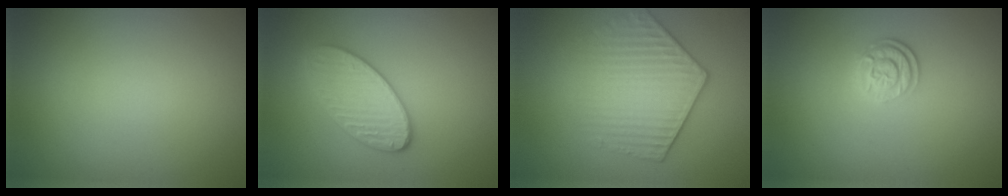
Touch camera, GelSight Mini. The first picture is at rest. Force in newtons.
{"total": 3.5, "press": 3.4, "slide": 0.8}
{"total": 4.4, "press": 3.8, "slide": 2.3}
{"total": 2.6, "press": 2.0, "slide": 1.6}